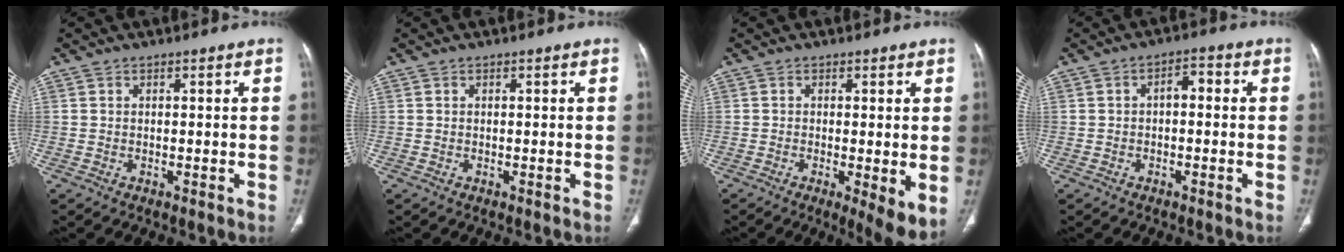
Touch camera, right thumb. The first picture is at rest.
{"total": 0.0}
{"total": 6.3, "force": [-0.9, 1.6, 6.0], "torque": [-0.095, -0.021, -0.015]}
{"total": 3.2, "force": [-0.2, 1.8, 2.6], "torque": [-0.032, 0.017, -0.011]}